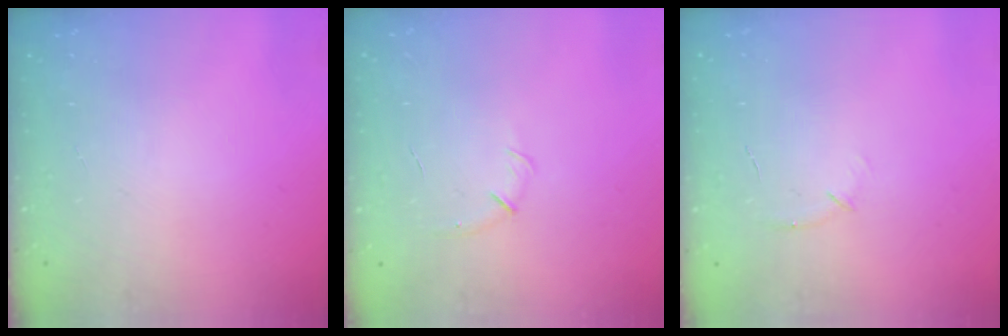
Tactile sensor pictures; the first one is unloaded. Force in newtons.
{"total": 5.6, "press": 5.4, "slide": 1.6}
{"total": 4.1, "press": 3.9, "slide": 1.2}